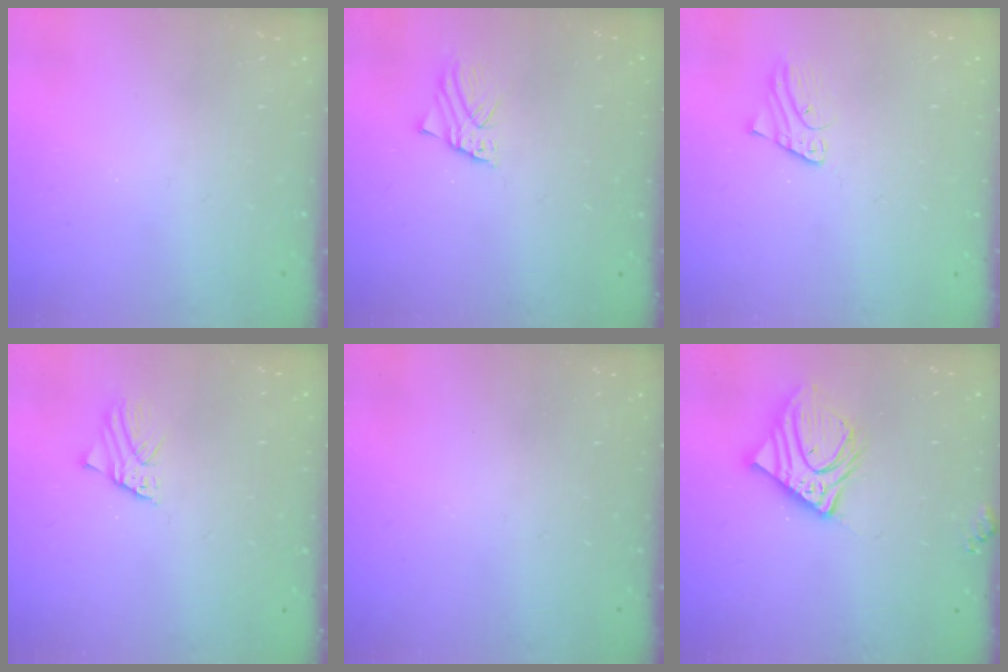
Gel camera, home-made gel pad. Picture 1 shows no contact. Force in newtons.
{"total": 1.8, "press": 1.8, "slide": 0.1}
{"total": 2.6, "press": 2.6, "slide": 0.2}
{"total": 1.8, "press": 1.8, "slide": 0.2}
{"total": 0.0}
{"total": 15.3, "press": 15.1, "slide": 2.4}